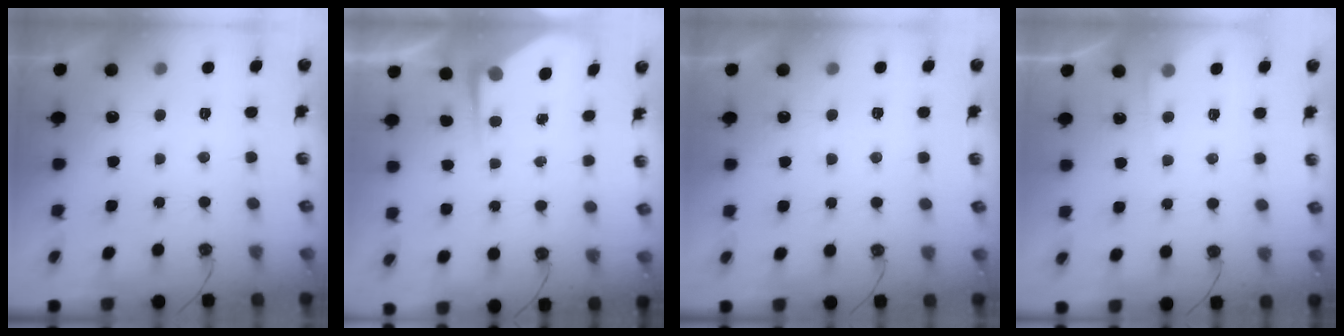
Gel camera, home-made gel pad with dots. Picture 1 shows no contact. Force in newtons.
{"total": 4.9, "press": 4.9, "slide": 0.2}
{"total": 5.2, "press": 5.1, "slide": 0.7}
{"total": 3.3, "press": 3.2, "slide": 0.5}